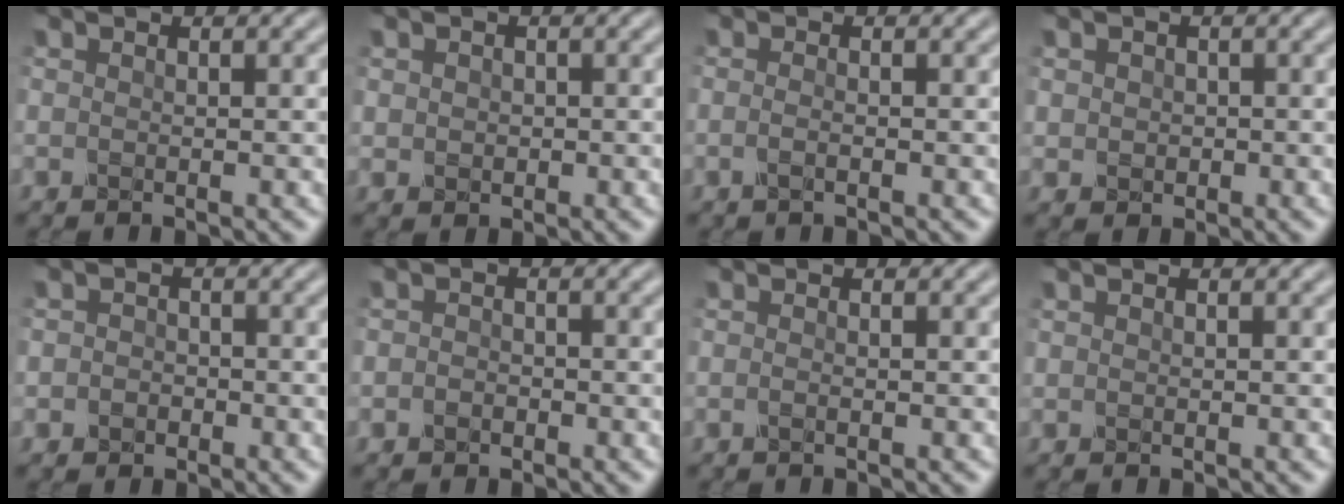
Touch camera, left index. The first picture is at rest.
{"total": 1.0, "force": [0.1, 0.9, 0.2], "torque": [-0.001, 0.000, 0.001]}
{"total": 0.9, "force": [-0.3, 0.4, 0.8], "torque": [-0.014, 0.001, -0.010]}
{"total": 1.1, "force": [0.2, 1.1, 0.2], "torque": [0.002, 0.000, 0.001]}
{"total": 1.2, "force": [-0.4, 1.1, 0.2], "torque": [0.006, 0.003, -0.014]}
{"total": 0.8, "force": [-0.4, 0.6, 0.3], "torque": [-0.007, 0.003, -0.011]}
{"total": 0.7, "force": [-0.1, 0.4, 0.6], "torque": [-0.002, -0.005, -0.012]}
{"total": 0.0}